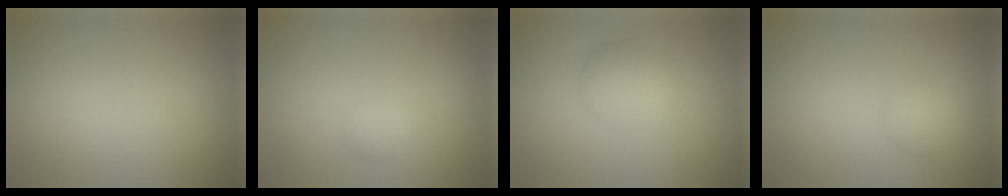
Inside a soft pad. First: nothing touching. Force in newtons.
{"total": 0.9, "press": 0.9, "slide": 0.1}
{"total": 2.9, "press": 2.9, "slide": 0.0}
{"total": 1.6, "press": 1.6, "slide": 0.1}